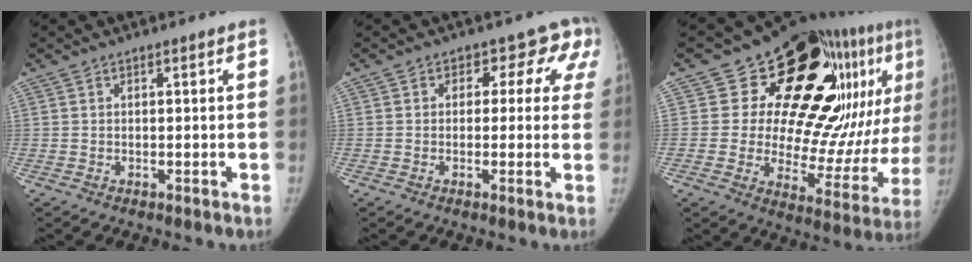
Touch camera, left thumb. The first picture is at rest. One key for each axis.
{"total": 7.1, "fx": 2.7, "fy": 5.5, "fz": 3.5, "tx": 0.014, "ty": 0.003, "tz": 0.010}
{"total": 27.0, "fx": 10.3, "fy": 14.2, "fz": 20.5, "tx": -0.217, "ty": -0.015, "tz": 0.158}